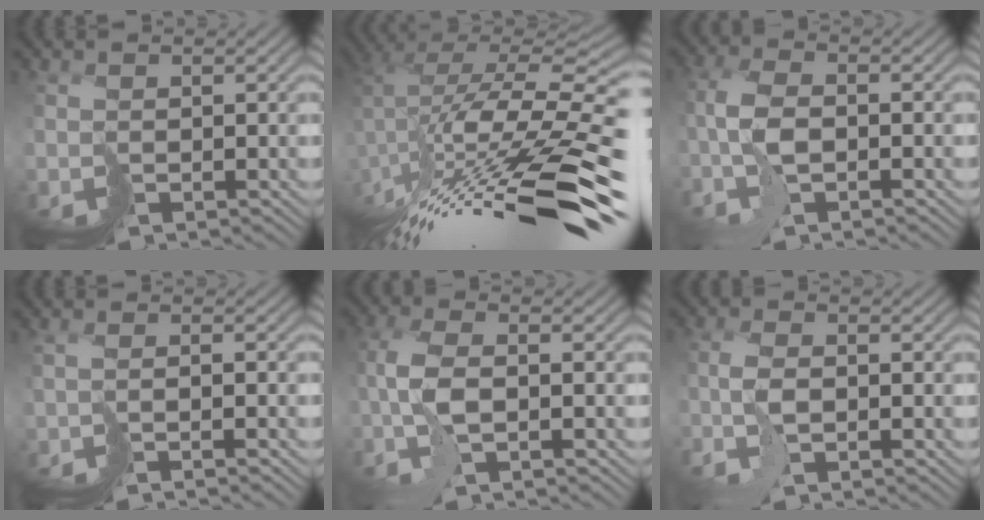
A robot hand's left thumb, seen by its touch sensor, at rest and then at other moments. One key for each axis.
{"total": 15.0, "fx": -4.1, "fy": 5.2, "fz": 13.5, "tx": -0.256, "ty": -0.001, "tz": -0.064}
{"total": 5.0, "fx": -1.5, "fy": 1.8, "fz": 4.4, "tx": -0.100, "ty": 0.008, "tz": -0.038}
{"total": 2.3, "fx": -1.7, "fy": -0.7, "fz": 1.4, "tx": -0.021, "ty": -0.001, "tz": -0.035}
{"total": 5.2, "fx": -1.3, "fy": 1.3, "fz": 4.8, "tx": -0.112, "ty": 0.009, "tz": -0.036}
{"total": 3.3, "fx": -1.5, "fy": 0.8, "fz": 2.8, "tx": -0.060, "ty": 0.005, "tz": -0.041}